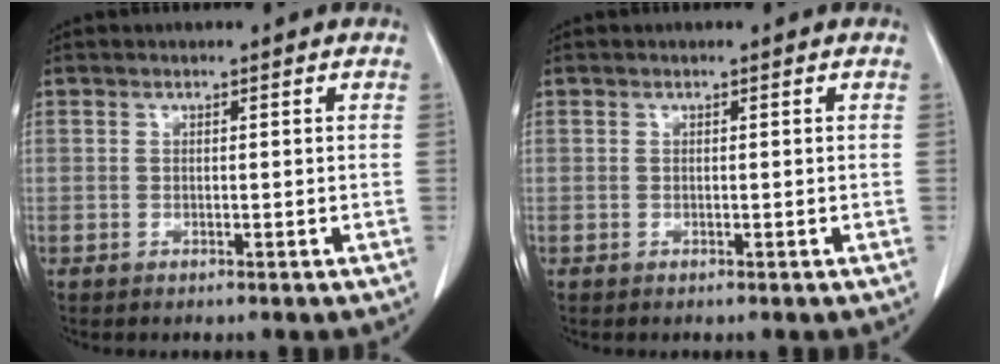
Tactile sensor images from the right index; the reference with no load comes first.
{"total": 0.0}